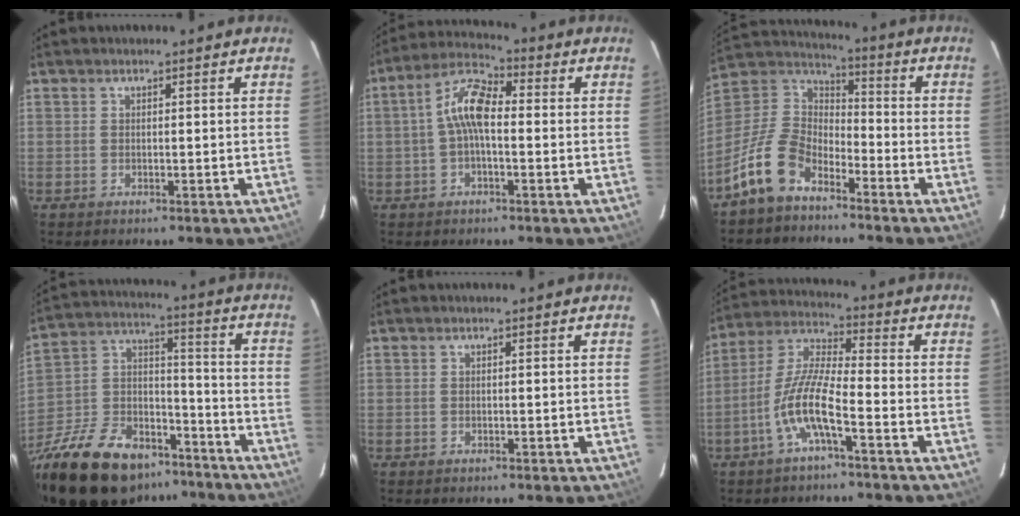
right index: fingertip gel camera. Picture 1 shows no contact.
{"total": 7.8, "force": [-0.3, 3.3, 7.1], "torque": [-0.150, 0.027, -0.011]}
{"total": 13.3, "force": [-8.3, 7.5, 7.2], "torque": [-0.170, 0.015, -0.164]}
{"total": 29.7, "force": [-20.8, 14.8, 15.1], "torque": [-0.334, 0.012, -0.323]}
{"total": 0.0}
{"total": 9.6, "force": [-4.4, 1.4, 8.4], "torque": [-0.188, 0.006, -0.090]}